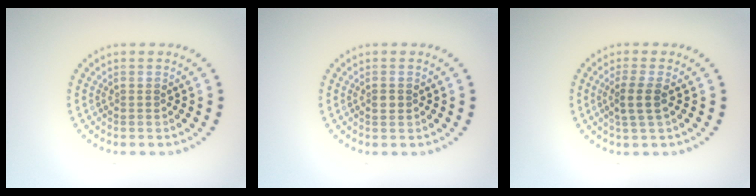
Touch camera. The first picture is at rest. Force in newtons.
{"total": 0.8, "press": 0.7, "slide": 0.3}
{"total": 2.2, "press": 1.9, "slide": 1.3}